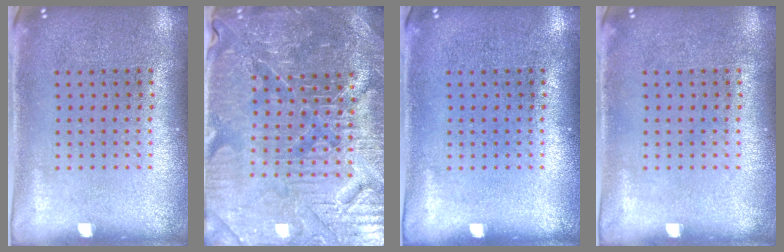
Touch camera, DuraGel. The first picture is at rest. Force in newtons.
{"total": 5.5, "press": 5.1, "slide": 2.0}
{"total": 0.0}
{"total": 0.0}